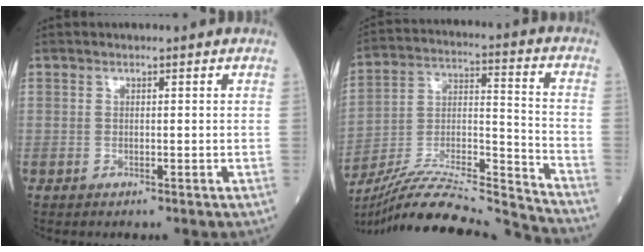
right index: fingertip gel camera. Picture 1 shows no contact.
{"total": 22.8, "force": [-21.5, -1.0, 7.5], "torque": [-0.149, -0.008, -0.355]}